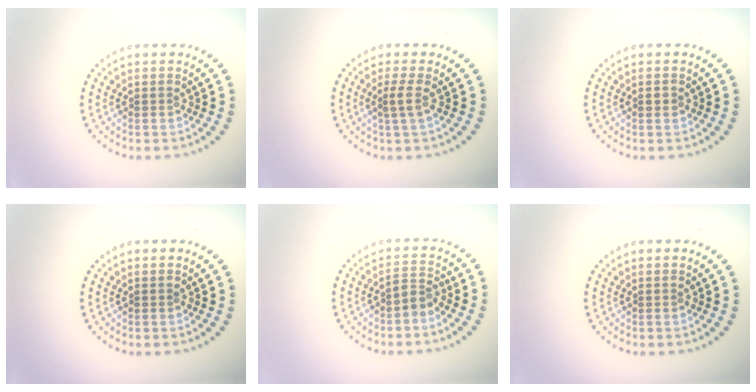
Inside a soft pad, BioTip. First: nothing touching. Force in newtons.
{"total": 1.4, "press": 1.0, "slide": 0.9}
{"total": 0.9, "press": 0.9, "slide": 0.1}
{"total": 0.0}
{"total": 1.6, "press": 1.3, "slide": 0.9}
{"total": 0.0}